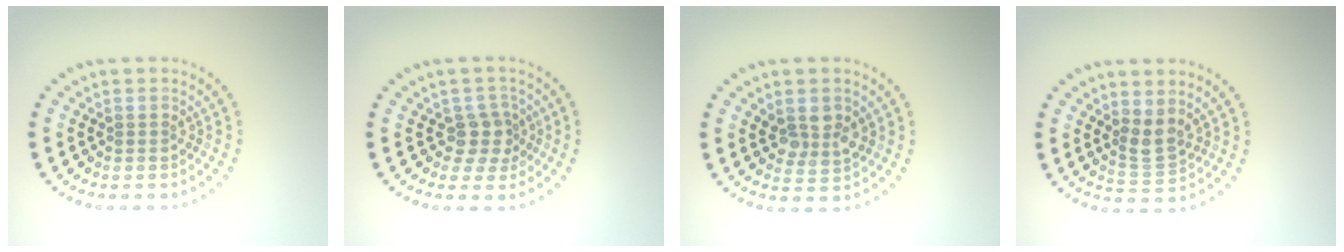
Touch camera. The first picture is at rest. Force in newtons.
{"total": 2.4, "press": 2.0, "slide": 1.4}
{"total": 2.7, "press": 2.6, "slide": 0.8}
{"total": 2.3, "press": 2.0, "slide": 1.3}